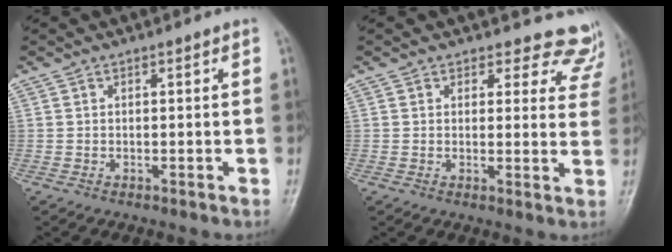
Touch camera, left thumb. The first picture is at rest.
{"total": 9.7, "force": [8.8, 4.1, -0.1], "torque": [0.066, -0.053, 0.063]}